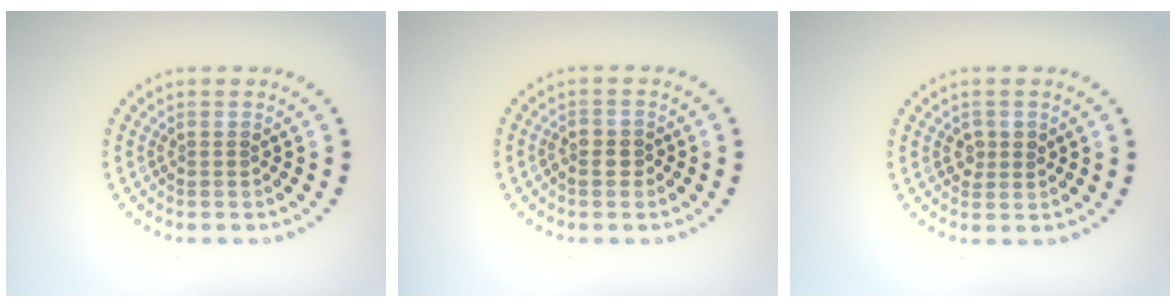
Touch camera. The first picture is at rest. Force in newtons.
{"total": 1.2, "press": 1.1, "slide": 0.3}
{"total": 1.5, "press": 1.5, "slide": 0.3}